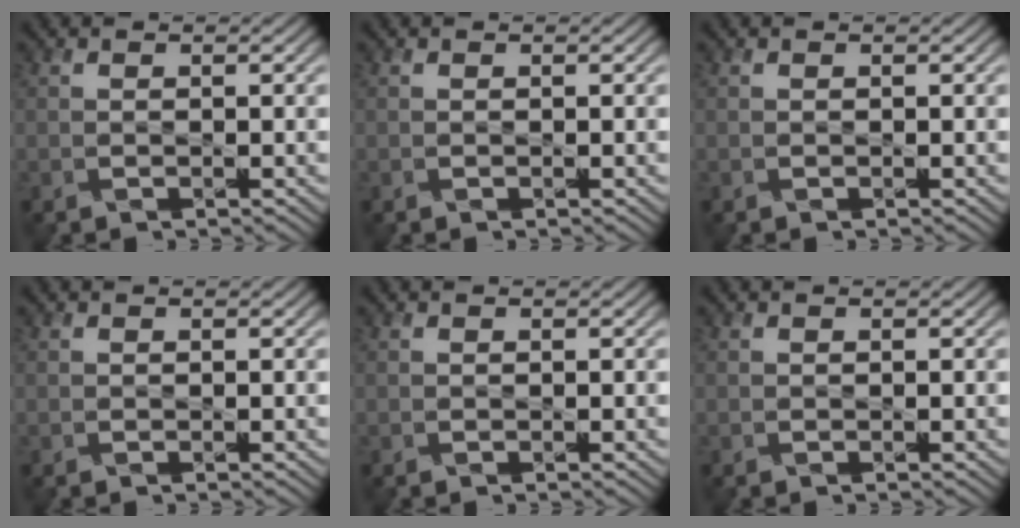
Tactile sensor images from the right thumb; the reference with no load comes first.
{"total": 0.0}
{"total": 0.0}
{"total": 0.0}
{"total": 0.0}
{"total": 0.0}